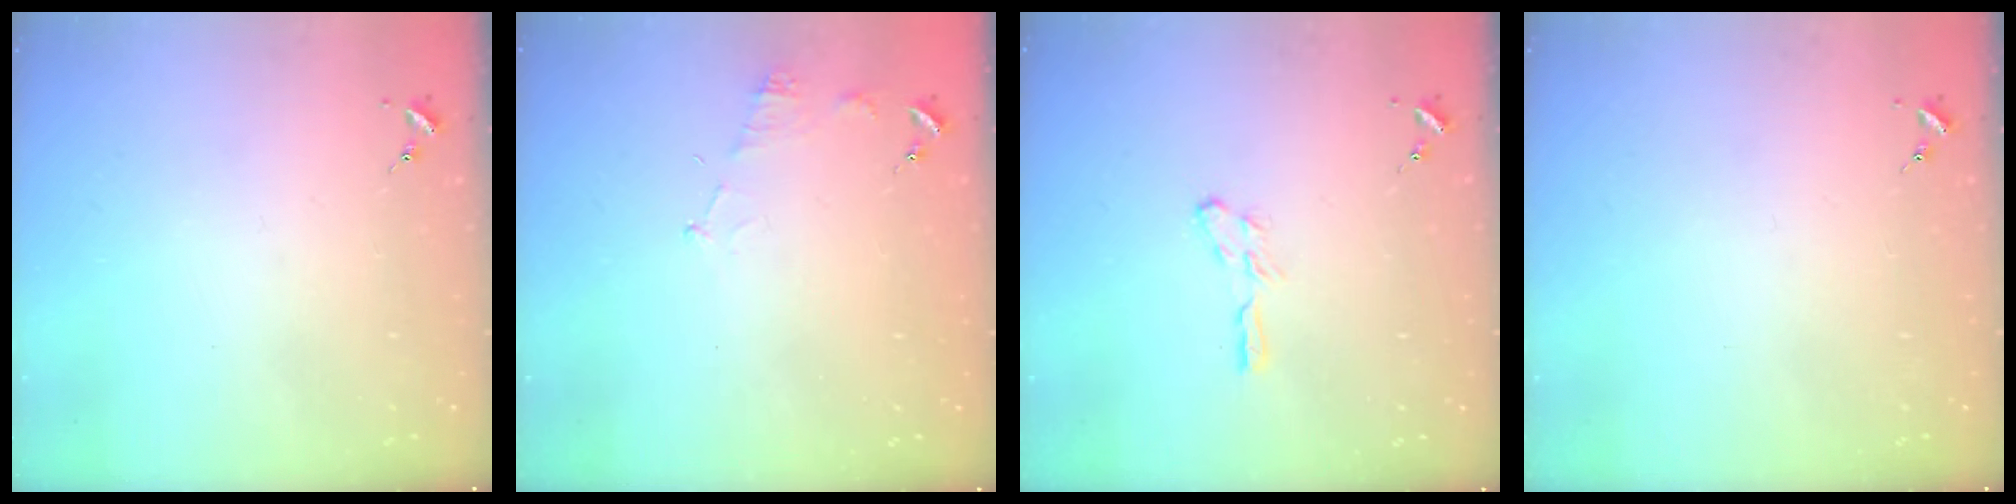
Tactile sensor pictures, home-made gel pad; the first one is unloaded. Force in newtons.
{"total": 6.4, "press": 6.4, "slide": 0.5}
{"total": 4.7, "press": 4.7, "slide": 0.3}
{"total": 0.0}